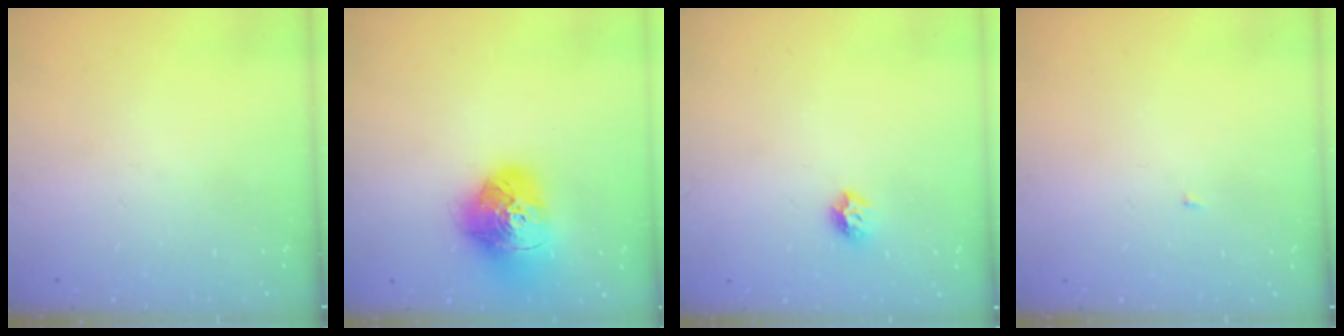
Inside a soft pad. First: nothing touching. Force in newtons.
{"total": 17.1, "press": 17.0, "slide": 2.2}
{"total": 6.7, "press": 6.7, "slide": 0.8}
{"total": 1.8, "press": 1.8, "slide": 0.2}